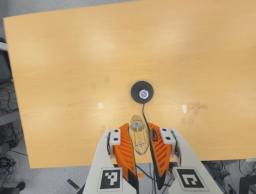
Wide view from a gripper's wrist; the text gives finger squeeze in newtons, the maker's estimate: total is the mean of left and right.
{"total": 21.1, "left": 25.8, "right": 16.4}